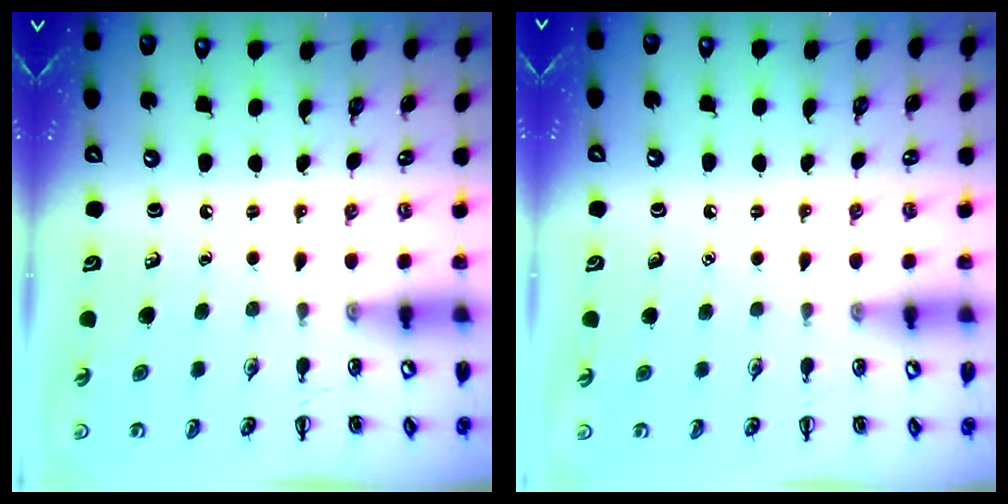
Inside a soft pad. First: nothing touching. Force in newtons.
{"total": 1.5, "press": 1.4, "slide": 0.1}